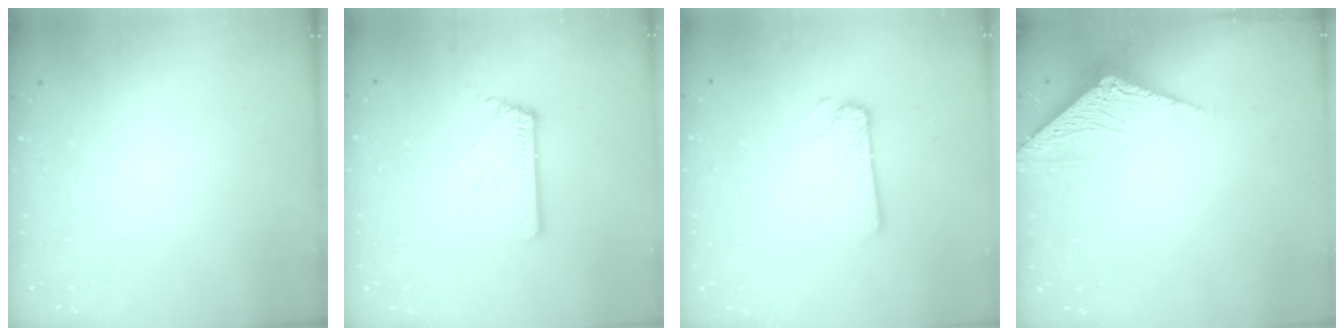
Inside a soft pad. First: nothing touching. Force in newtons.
{"total": 2.5, "press": 2.5, "slide": 0.3}
{"total": 2.1, "press": 2.1, "slide": 0.3}
{"total": 3.3, "press": 3.2, "slide": 0.3}